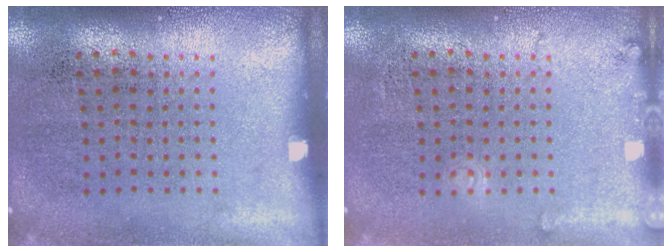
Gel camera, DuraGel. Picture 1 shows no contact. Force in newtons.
{"total": 1.2, "press": 1.2, "slide": 0.1}